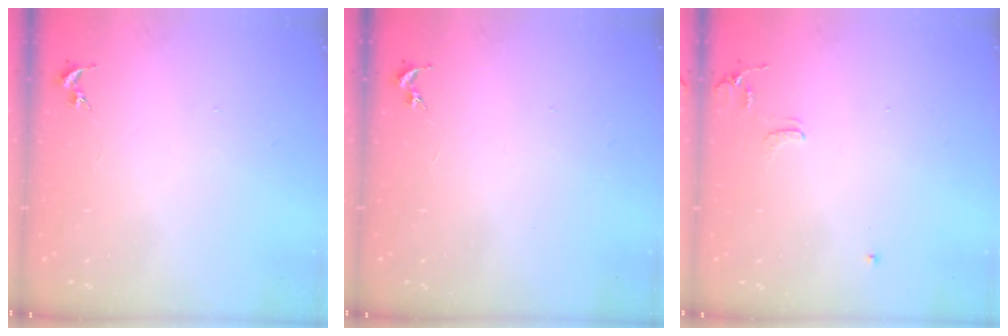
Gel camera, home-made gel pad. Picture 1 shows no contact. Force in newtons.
{"total": 0.0}
{"total": 6.4, "press": 6.3, "slide": 0.8}